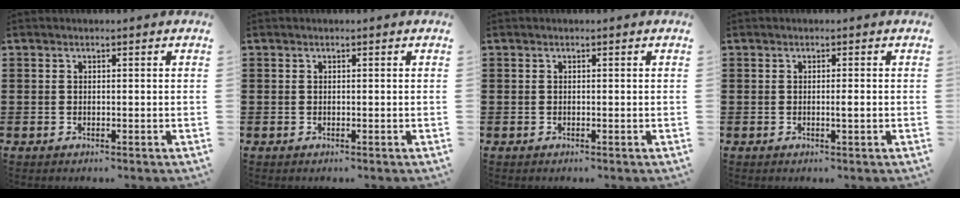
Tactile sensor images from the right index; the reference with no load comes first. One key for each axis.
{"total": 0.0}
{"total": 0.0}
{"total": 1.2, "fx": -0.2, "fy": 0.0, "fz": 1.1, "tx": -0.019, "ty": -0.003, "tz": -0.005}